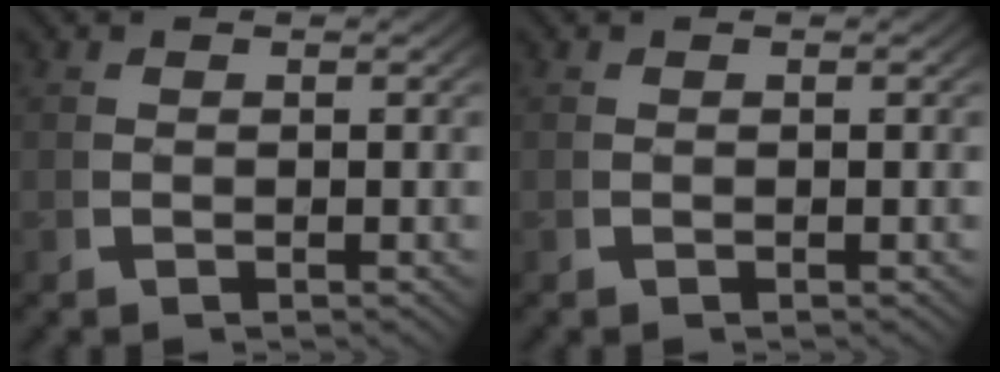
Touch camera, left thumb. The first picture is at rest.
{"total": 0.0}